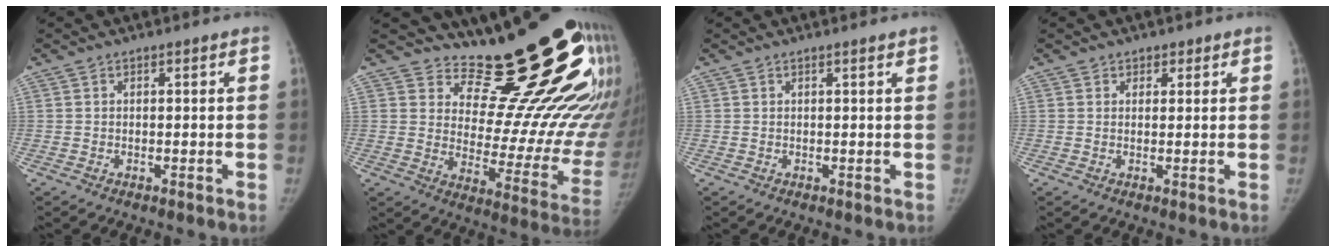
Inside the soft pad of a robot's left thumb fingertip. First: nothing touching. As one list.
[{"total": 23.1, "force": [18.0, 6.5, 13.0], "torque": [-0.131, -0.171, 0.239]}, {"total": 0.7, "force": [0.5, 0.0, 0.5], "torque": [-0.007, 0.000, 0.007]}, {"total": 1.8, "force": [0.9, 1.6, 0.3], "torque": [0.021, -0.004, 0.008]}]